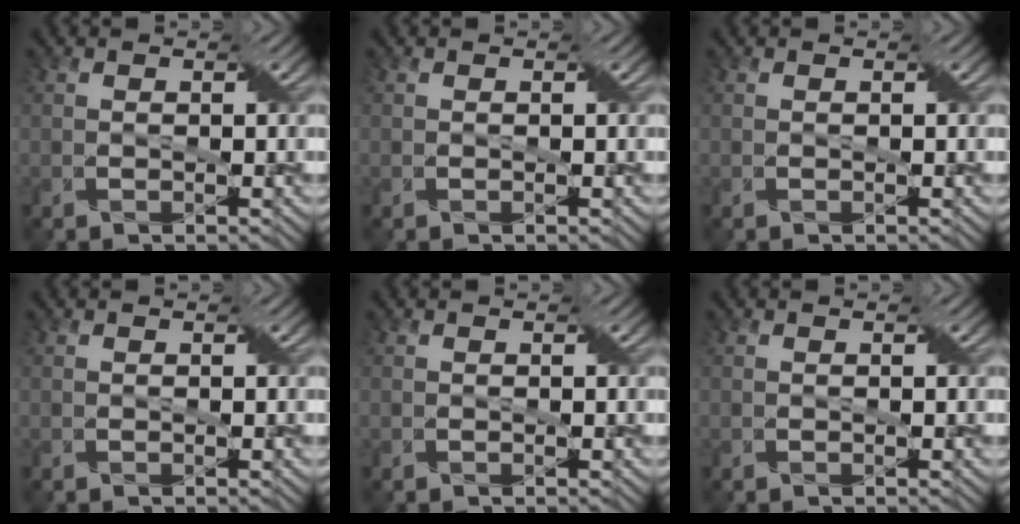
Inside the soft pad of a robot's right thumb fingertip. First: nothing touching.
{"total": 0.0}
{"total": 0.0}
{"total": 0.0}
{"total": 0.0}
{"total": 0.0}